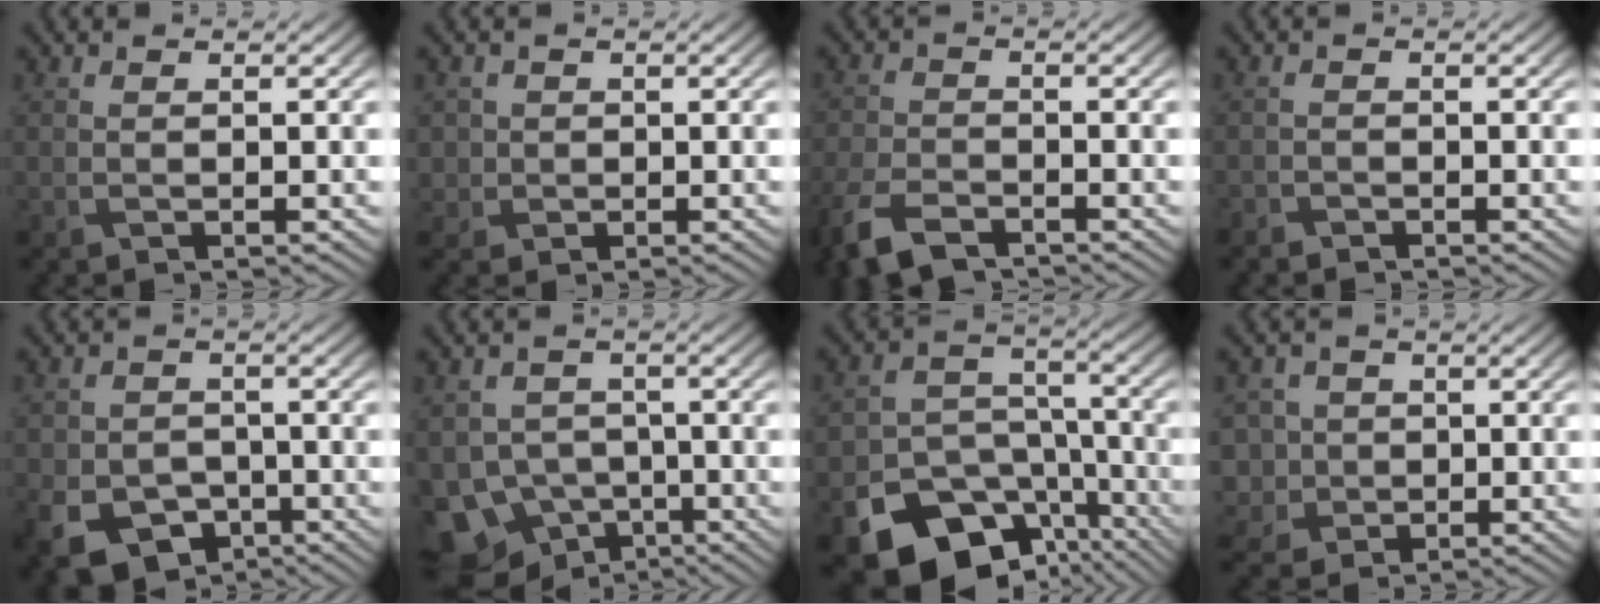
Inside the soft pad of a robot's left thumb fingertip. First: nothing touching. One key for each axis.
{"total": 2.5, "fx": 0.3, "fy": 2.5, "fz": 0.2, "tx": -0.010, "ty": -0.003, "tz": 0.004}
{"total": 6.3, "fx": -4.5, "fy": 2.8, "fz": 3.4, "tx": -0.077, "ty": -0.015, "tz": -0.097}
{"total": 1.2, "fx": -1.2, "fy": 0.4, "fz": 0.1, "tx": -0.001, "ty": -0.003, "tz": -0.026}
{"total": 8.6, "fx": -4.1, "fy": 6.3, "fz": 4.0, "tx": -0.087, "ty": -0.033, "tz": -0.072}
{"total": 9.9, "fx": -5.7, "fy": 7.4, "fz": 3.3, "tx": -0.086, "ty": -0.028, "tz": -0.099}
{"total": 17.1, "fx": -10.2, "fy": 11.9, "fz": 6.8, "tx": -0.135, "ty": -0.058, "tz": -0.141}
{"total": 6.5, "fx": -1.1, "fy": 6.1, "fz": 2.0, "tx": -0.077, "ty": 0.005, "tz": -0.048}